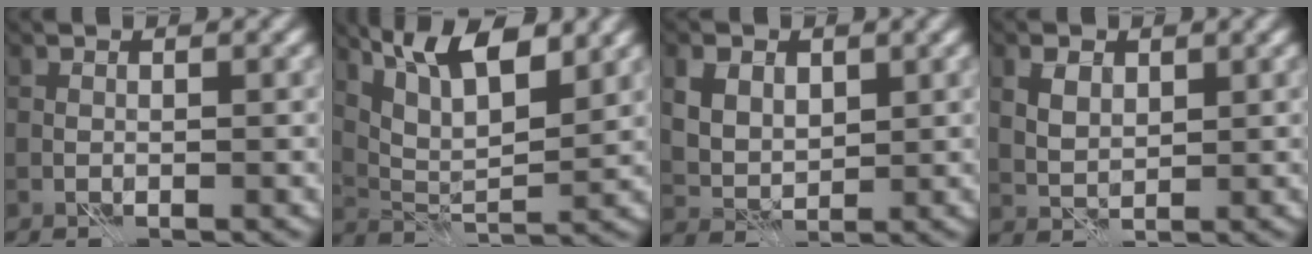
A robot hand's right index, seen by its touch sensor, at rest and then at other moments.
{"total": 7.7, "force": [4.8, 2.5, 5.4], "torque": [-0.096, 0.011, 0.077]}
{"total": 4.4, "force": [1.8, 3.0, 2.6], "torque": [-0.054, 0.004, 0.032]}
{"total": 2.4, "force": [1.1, 1.5, 1.5], "torque": [-0.032, 0.000, 0.021]}